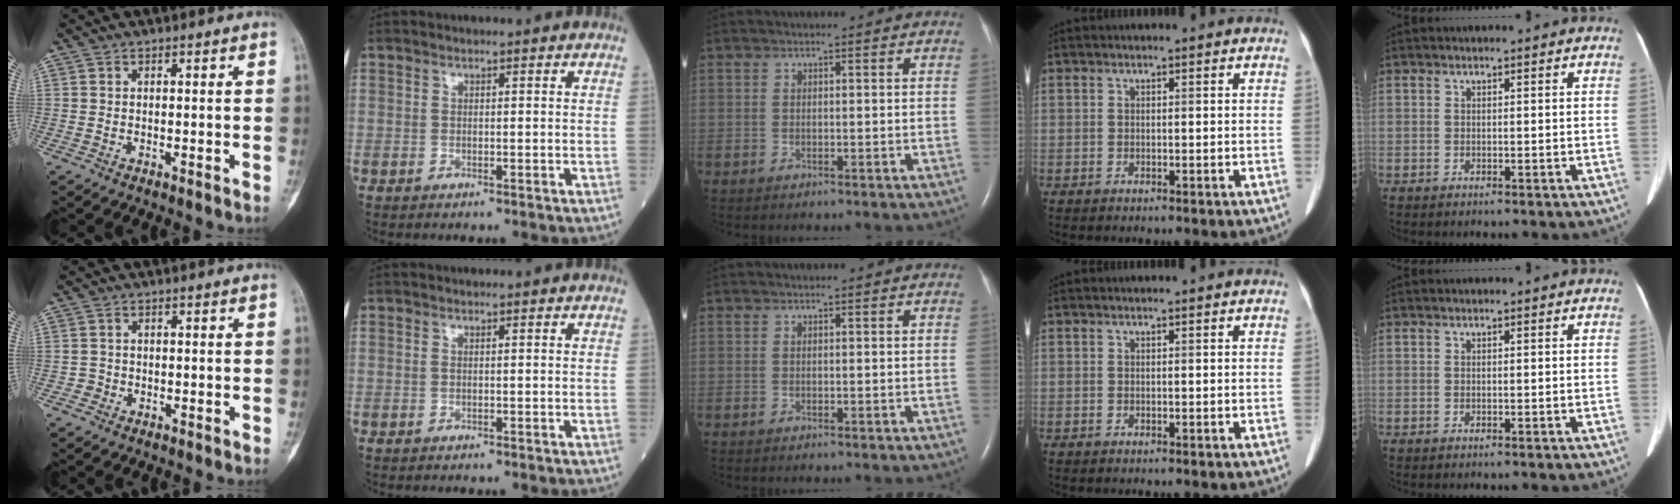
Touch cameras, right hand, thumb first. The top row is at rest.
{"thumb": {"total": 1.1, "force": [-0.4, 1.0, -0.2], "torque": [0.016, 0.009, -0.014]}}